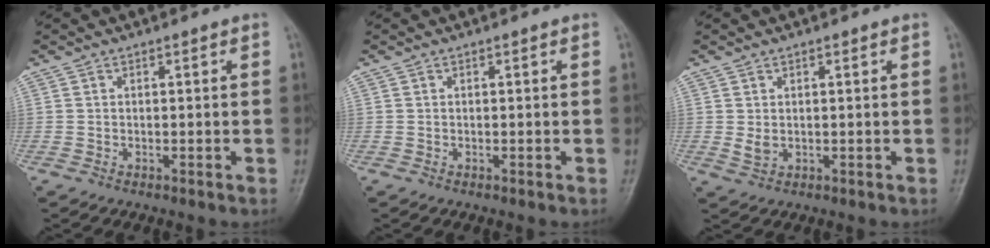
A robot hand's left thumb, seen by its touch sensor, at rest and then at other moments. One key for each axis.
{"total": 0.0}
{"total": 2.2, "fx": 0.4, "fy": 1.5, "fz": 1.5, "tx": -0.022, "ty": -0.007, "tz": 0.013}